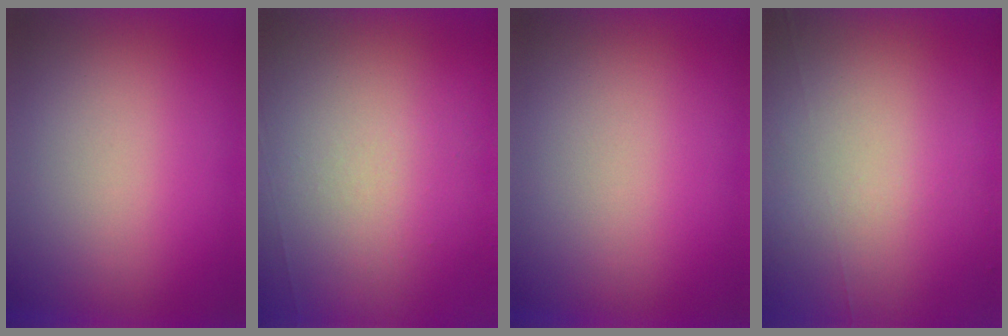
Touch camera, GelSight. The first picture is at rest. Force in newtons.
{"total": 7.0}
{"total": 0.0}
{"total": 4.5}